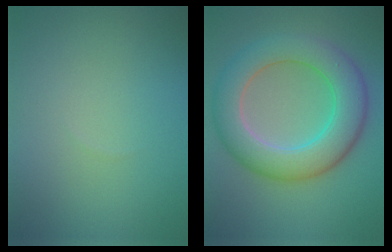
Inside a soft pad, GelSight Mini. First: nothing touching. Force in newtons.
{"total": 8.1, "press": 8.1, "slide": 0.4}